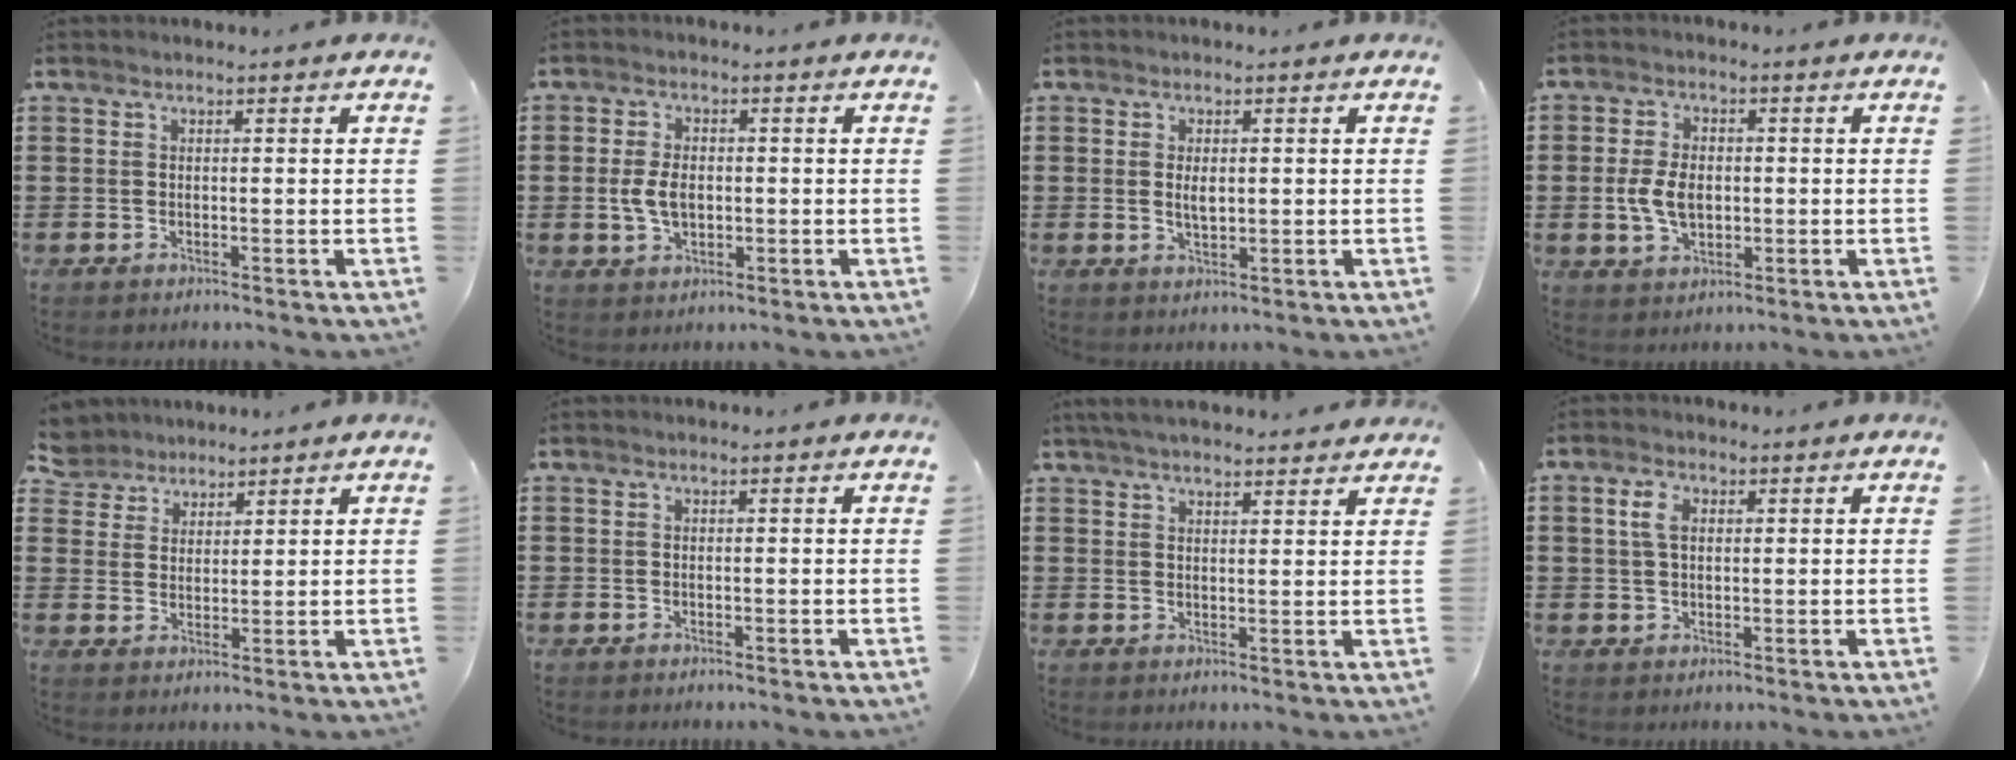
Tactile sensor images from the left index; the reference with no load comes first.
{"total": 4.7, "force": [-0.3, 2.9, 3.7], "torque": [-0.087, 0.003, -0.009]}
{"total": 2.3, "force": [0.2, 1.1, 2.1], "torque": [-0.042, 0.003, 0.002]}
{"total": 5.9, "force": [-0.4, 3.7, 4.6], "torque": [-0.101, -0.002, -0.015]}
{"total": 4.4, "force": [3.8, 2.2, 0.0], "torque": [-0.022, -0.005, 0.071]}
{"total": 0.0}
{"total": 3.6, "force": [3.4, 0.1, 1.2], "torque": [-0.033, -0.005, 0.064]}
{"total": 3.6, "force": [1.1, 2.1, 2.6], "torque": [-0.059, 0.011, 0.019]}